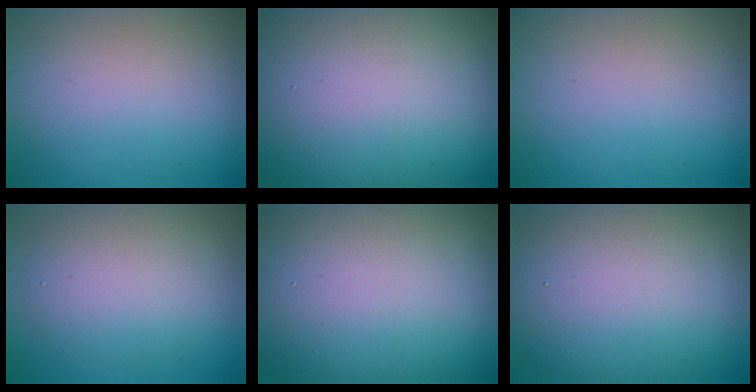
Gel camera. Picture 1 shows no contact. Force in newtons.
{"total": 22.9, "press": 22.8, "slide": 0.9}
{"total": 0.0}
{"total": 5.1, "press": 5.1, "slide": 0.5}
{"total": 22.1, "press": 22.1, "slide": 1.1}
{"total": 14.9, "press": 14.9, "slide": 0.8}